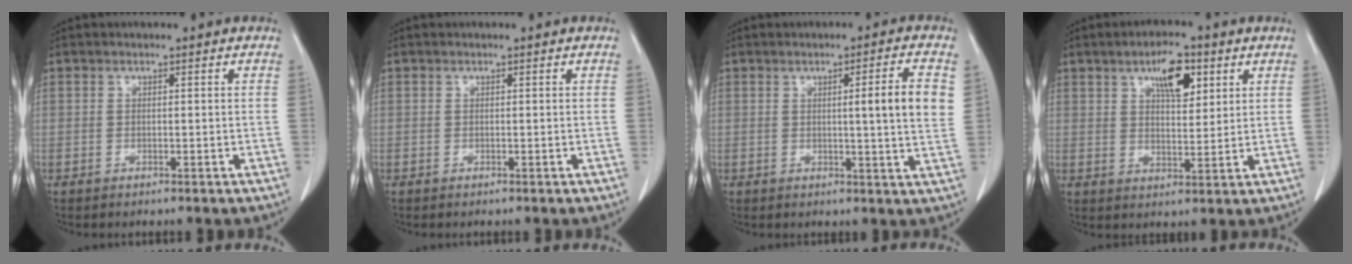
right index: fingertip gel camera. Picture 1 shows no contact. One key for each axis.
{"total": 0.0}
{"total": 7.1, "fx": 1.3, "fy": -0.4, "fz": 7.0, "tx": -0.094, "ty": -0.004, "tz": 0.014}
{"total": 7.0, "fx": 3.5, "fy": 2.6, "fz": 5.5, "tx": -0.091, "ty": 0.005, "tz": 0.057}